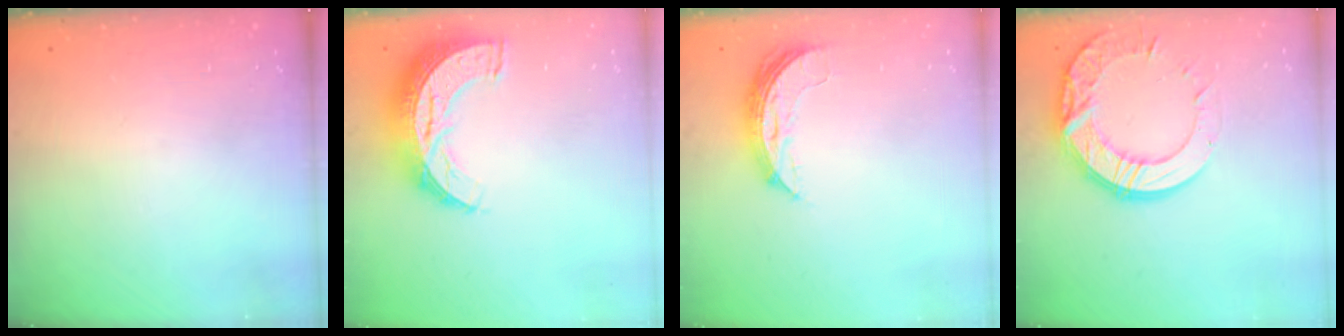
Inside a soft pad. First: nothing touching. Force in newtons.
{"total": 12.7, "press": 12.7, "slide": 0.8}
{"total": 8.2, "press": 8.2, "slide": 0.1}
{"total": 15.9, "press": 15.8, "slide": 1.4}